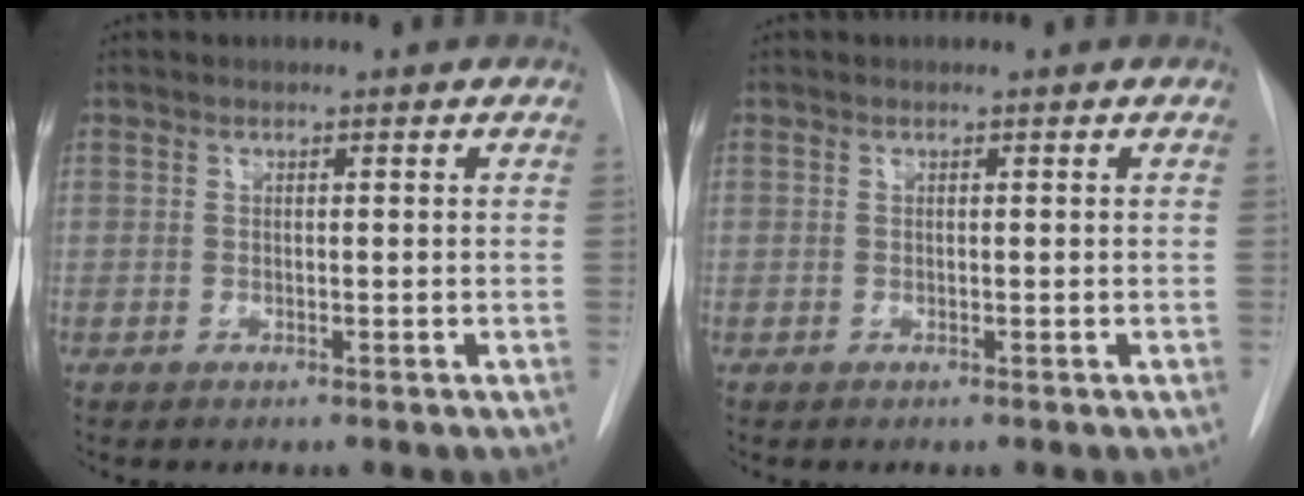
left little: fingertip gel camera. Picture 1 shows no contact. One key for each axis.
{"total": 0.0}